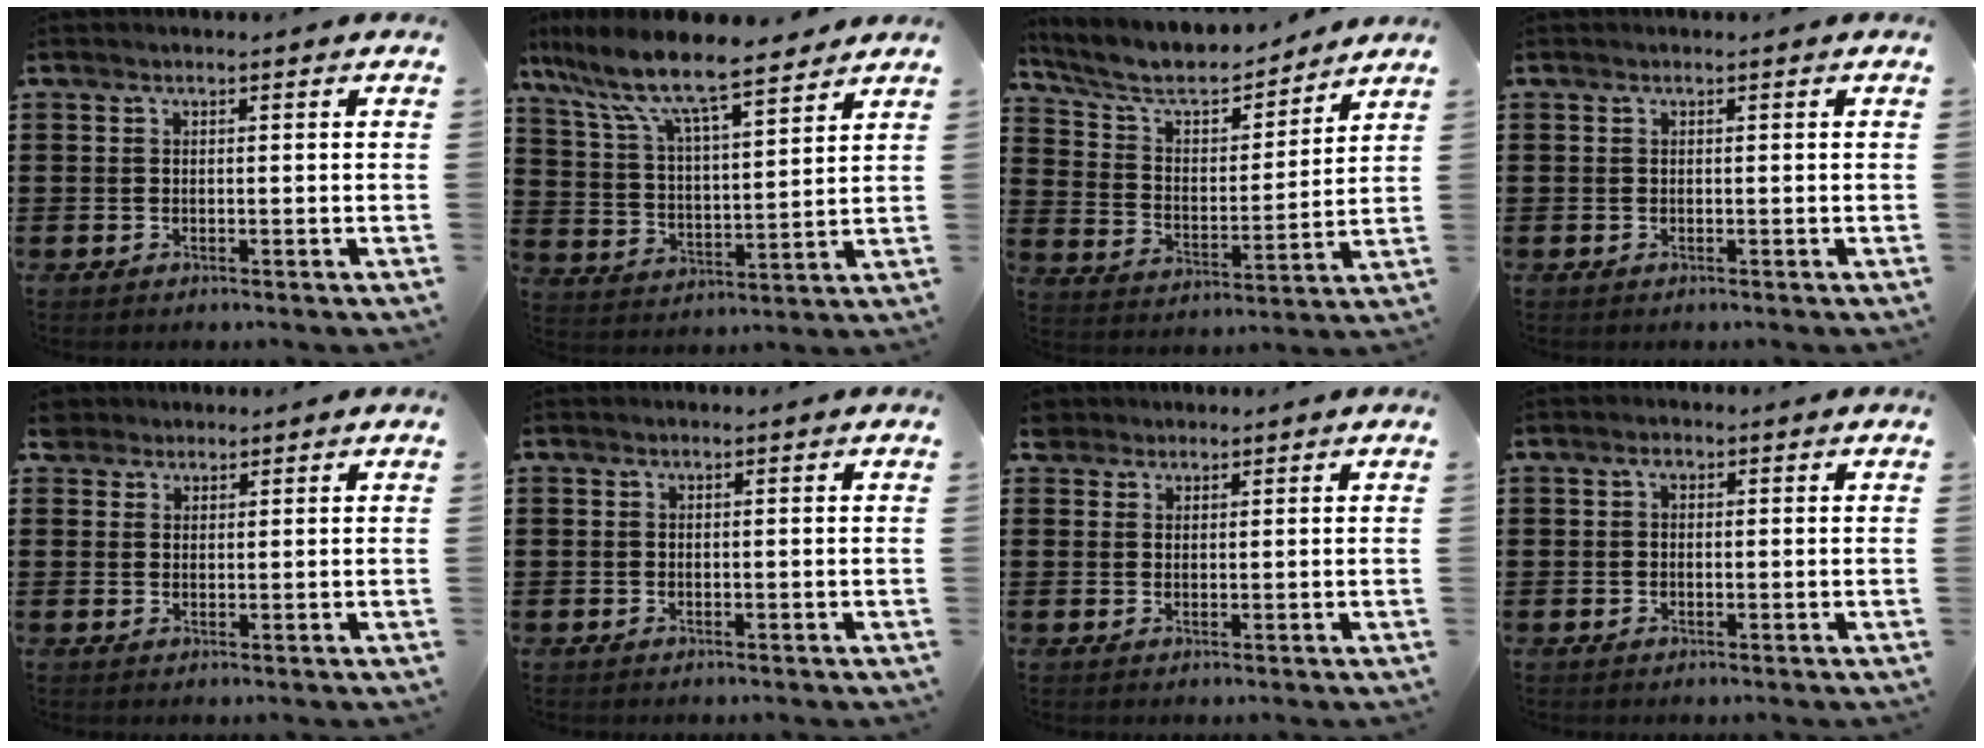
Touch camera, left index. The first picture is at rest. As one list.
[{"total": 9.4, "force": [7.8, 1.3, 4.9], "torque": [-0.127, -0.038, 0.132]}, {"total": 7.7, "force": [6.7, 2.3, 3.1], "torque": [-0.090, -0.038, 0.113]}, {"total": 0.0}, {"total": 2.5, "force": [2.0, 1.4, 0.2], "torque": [-0.012, 0.010, 0.040]}, {"total": 0.0}, {"total": 2.1, "force": [1.7, 1.2, 0.1], "torque": [-0.010, 0.008, 0.034]}, {"total": 1.2, "force": [0.1, 0.8, 0.9], "torque": [-0.020, 0.007, 0.001]}]